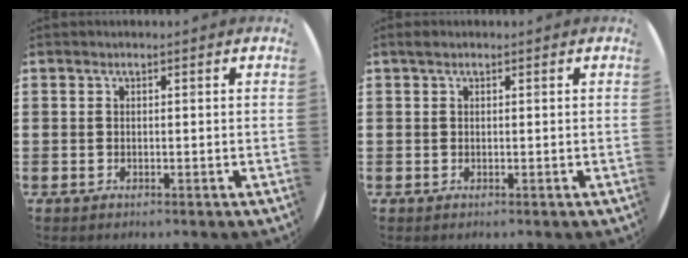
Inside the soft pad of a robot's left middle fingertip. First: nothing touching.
{"total": 0.6, "force": [0.4, 0.4, 0.2], "torque": [0.004, -0.001, 0.006]}